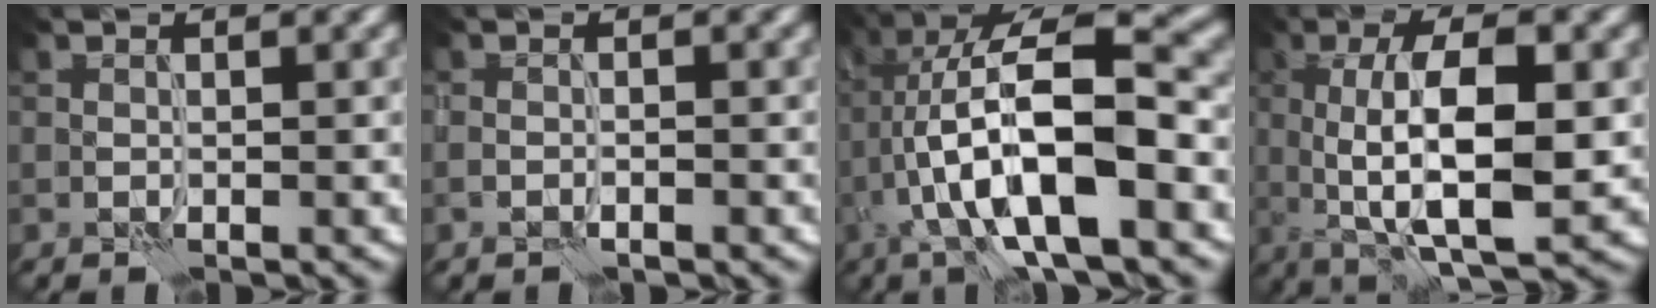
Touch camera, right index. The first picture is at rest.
{"total": 1.1, "force": [-0.8, 0.3, 0.7], "torque": [-0.017, 0.002, -0.016]}
{"total": 13.4, "force": [-2.5, 4.4, 12.4], "torque": [-0.221, 0.026, -0.042]}
{"total": 10.3, "force": [0.1, 3.5, 9.7], "torque": [-0.152, 0.006, 0.001]}